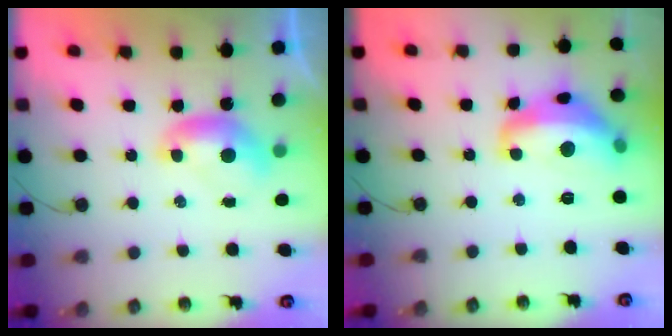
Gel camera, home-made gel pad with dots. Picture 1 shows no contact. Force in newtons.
{"total": 9.6, "press": 9.6, "slide": 0.9}